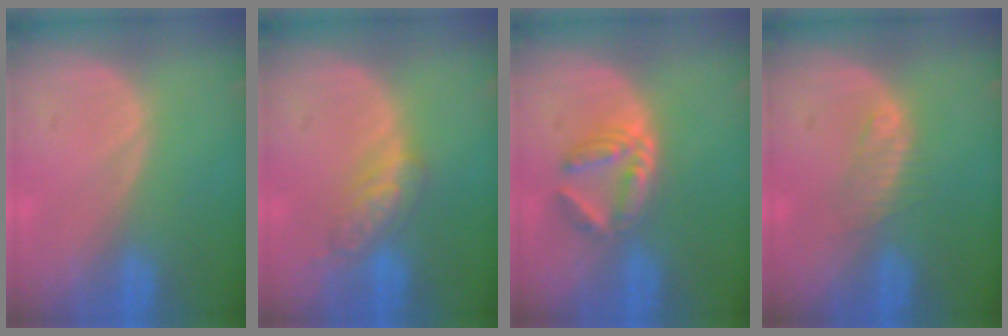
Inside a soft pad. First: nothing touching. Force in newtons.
{"total": 5.2, "press": 5.1, "slide": 1.3}
{"total": 5.9, "press": 5.2, "slide": 2.9}
{"total": 2.3, "press": 2.3, "slide": 0.2}